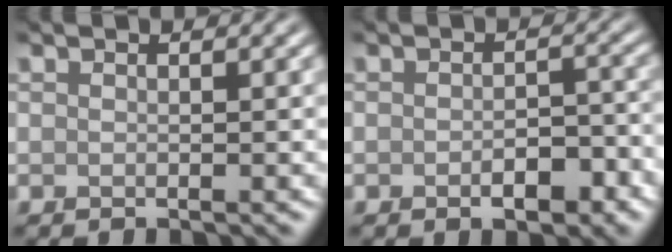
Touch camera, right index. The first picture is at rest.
{"total": 3.3, "force": [-1.4, 1.7, 2.5], "torque": [-0.036, -0.002, -0.018]}